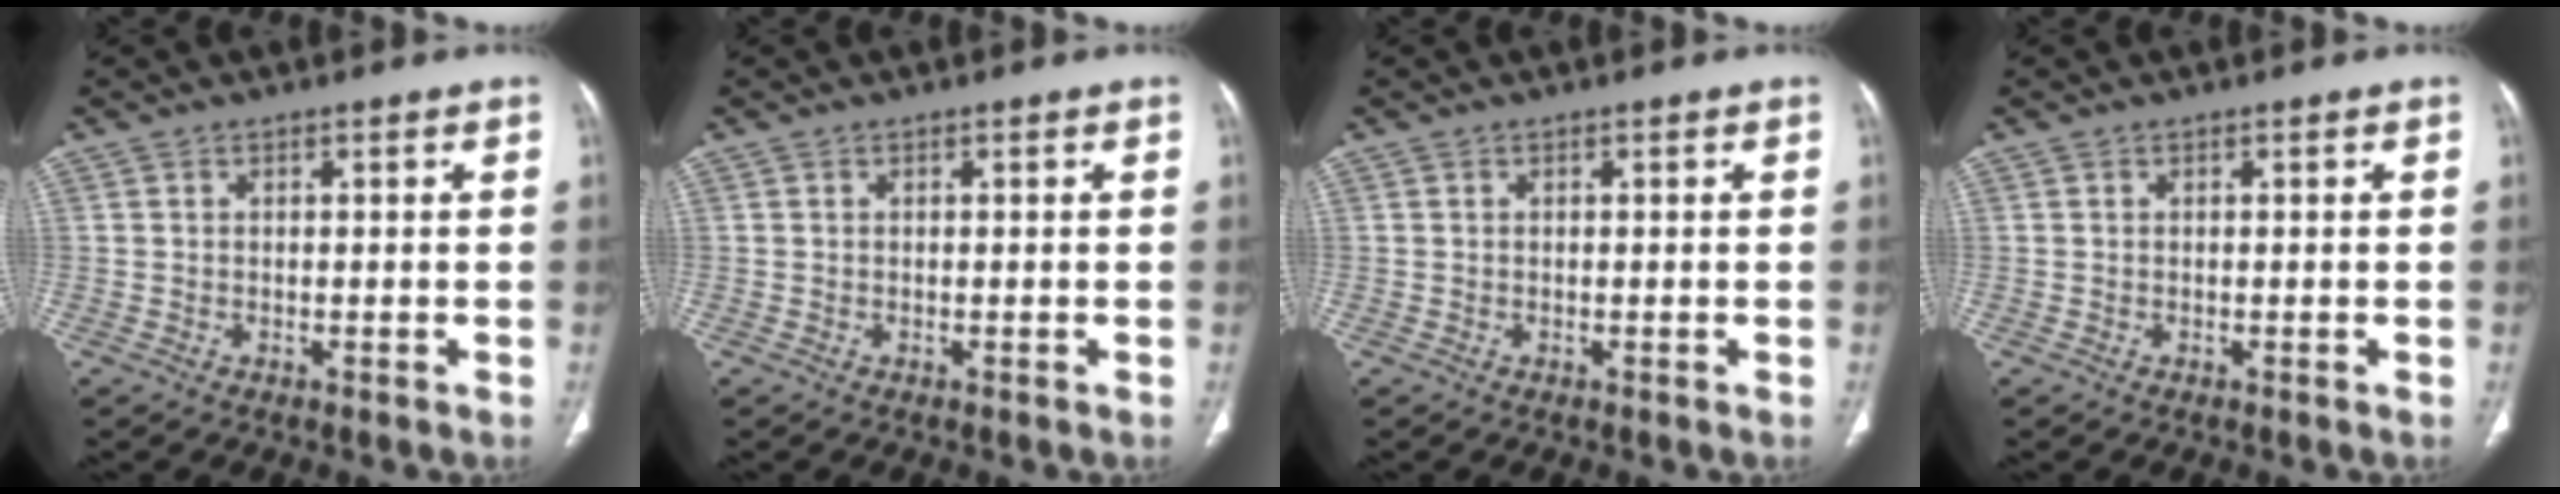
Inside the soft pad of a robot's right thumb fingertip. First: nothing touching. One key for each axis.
{"total": 0.0}
{"total": 0.0}
{"total": 0.0}